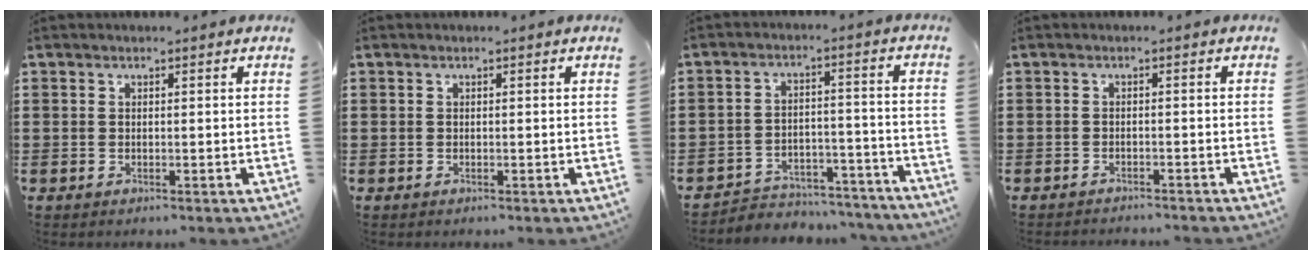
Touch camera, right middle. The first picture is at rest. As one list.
[{"total": 0.0}, {"total": 4.6, "force": [-4.5, 1.0, 0.3], "torque": [-0.008, 0.012, -0.095]}, {"total": 1.1, "force": [-1.0, -0.1, 0.0], "torque": [-0.005, -0.001, -0.021]}]